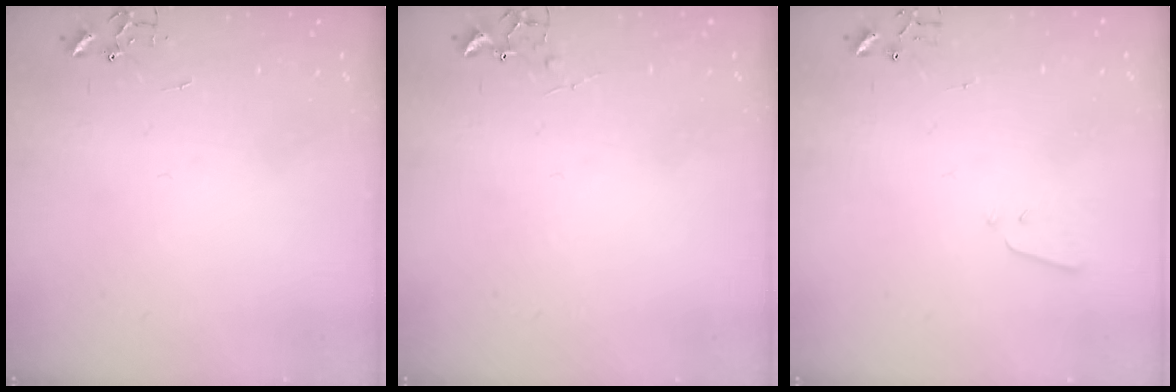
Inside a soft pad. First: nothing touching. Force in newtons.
{"total": 5.4, "press": 5.3, "slide": 0.8}
{"total": 2.1, "press": 2.1, "slide": 0.3}